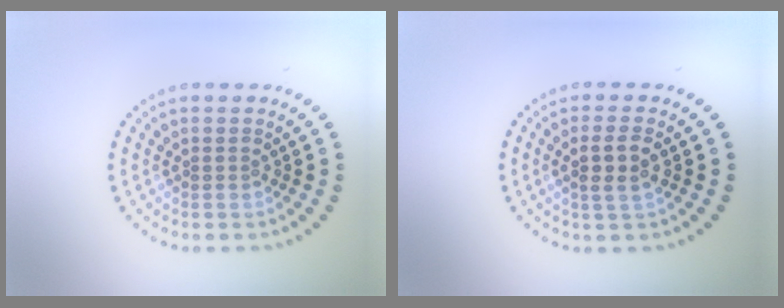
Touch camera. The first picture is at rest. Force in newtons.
{"total": 2.2, "press": 2.0, "slide": 1.0}